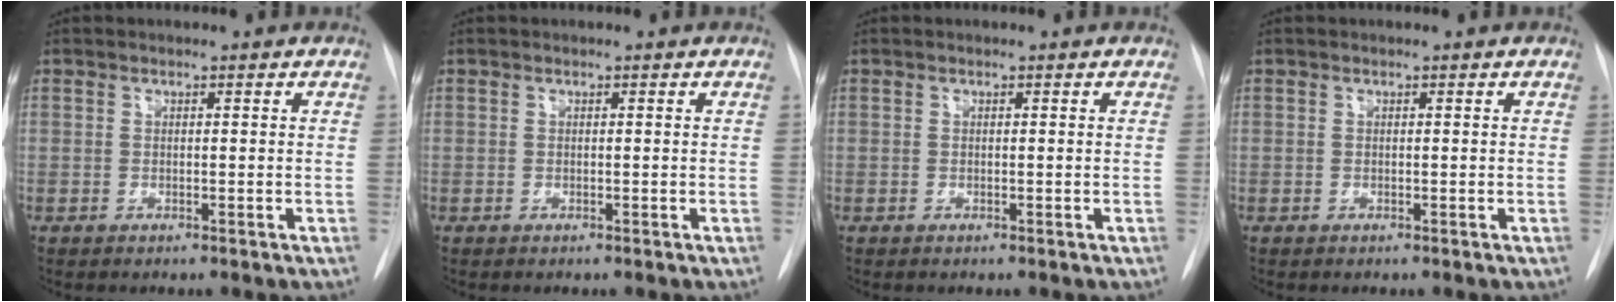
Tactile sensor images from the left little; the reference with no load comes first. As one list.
[{"total": 0.0}, {"total": 0.0}, {"total": 0.0}]